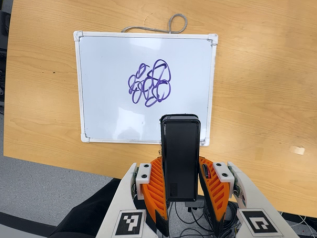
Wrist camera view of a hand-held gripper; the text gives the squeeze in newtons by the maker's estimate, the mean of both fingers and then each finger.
{"total": 4.9, "left": 3.4, "right": 6.5}